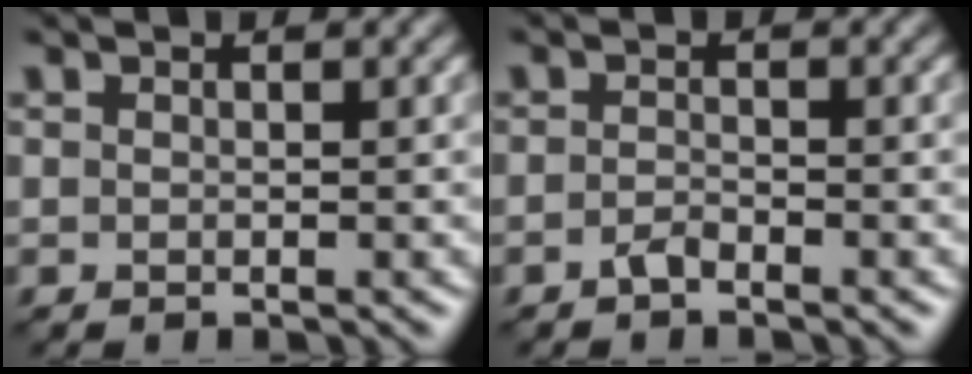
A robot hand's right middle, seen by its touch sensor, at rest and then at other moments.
{"total": 1.0, "force": [-0.8, 0.3, 0.5], "torque": [-0.013, 0.002, -0.019]}